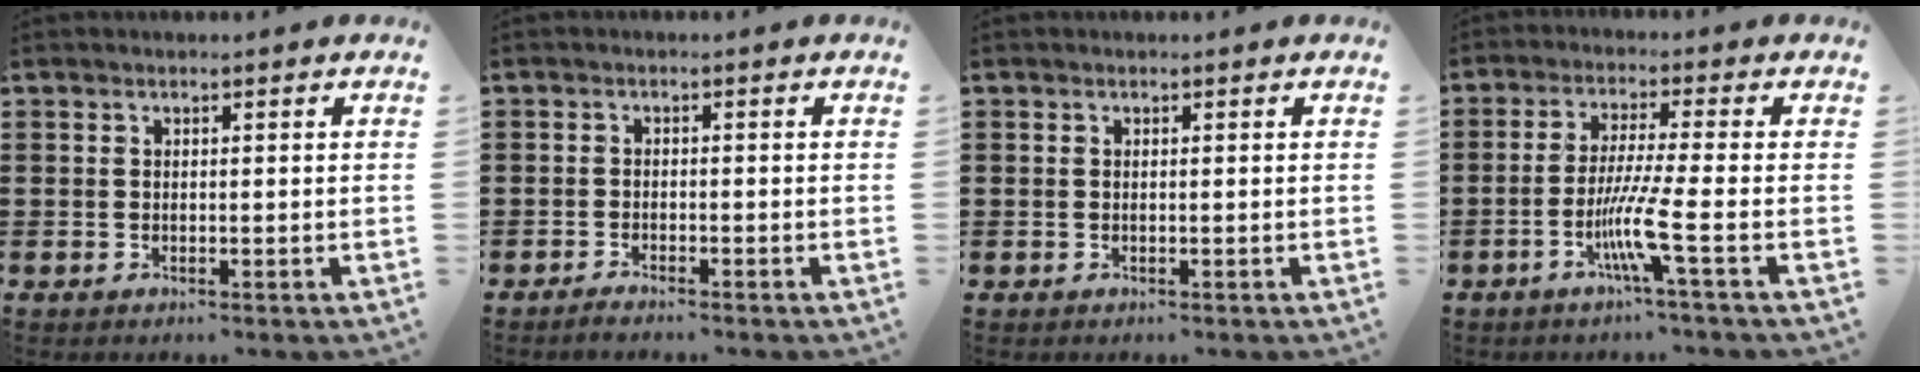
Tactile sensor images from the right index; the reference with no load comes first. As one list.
[{"total": 1.2, "force": [-1.2, 0.0, 0.2], "torque": [-0.006, 0.001, -0.023]}, {"total": 0.0}, {"total": 7.4, "force": [-2.8, -0.5, 6.9], "torque": [-0.136, -0.018, -0.056]}]